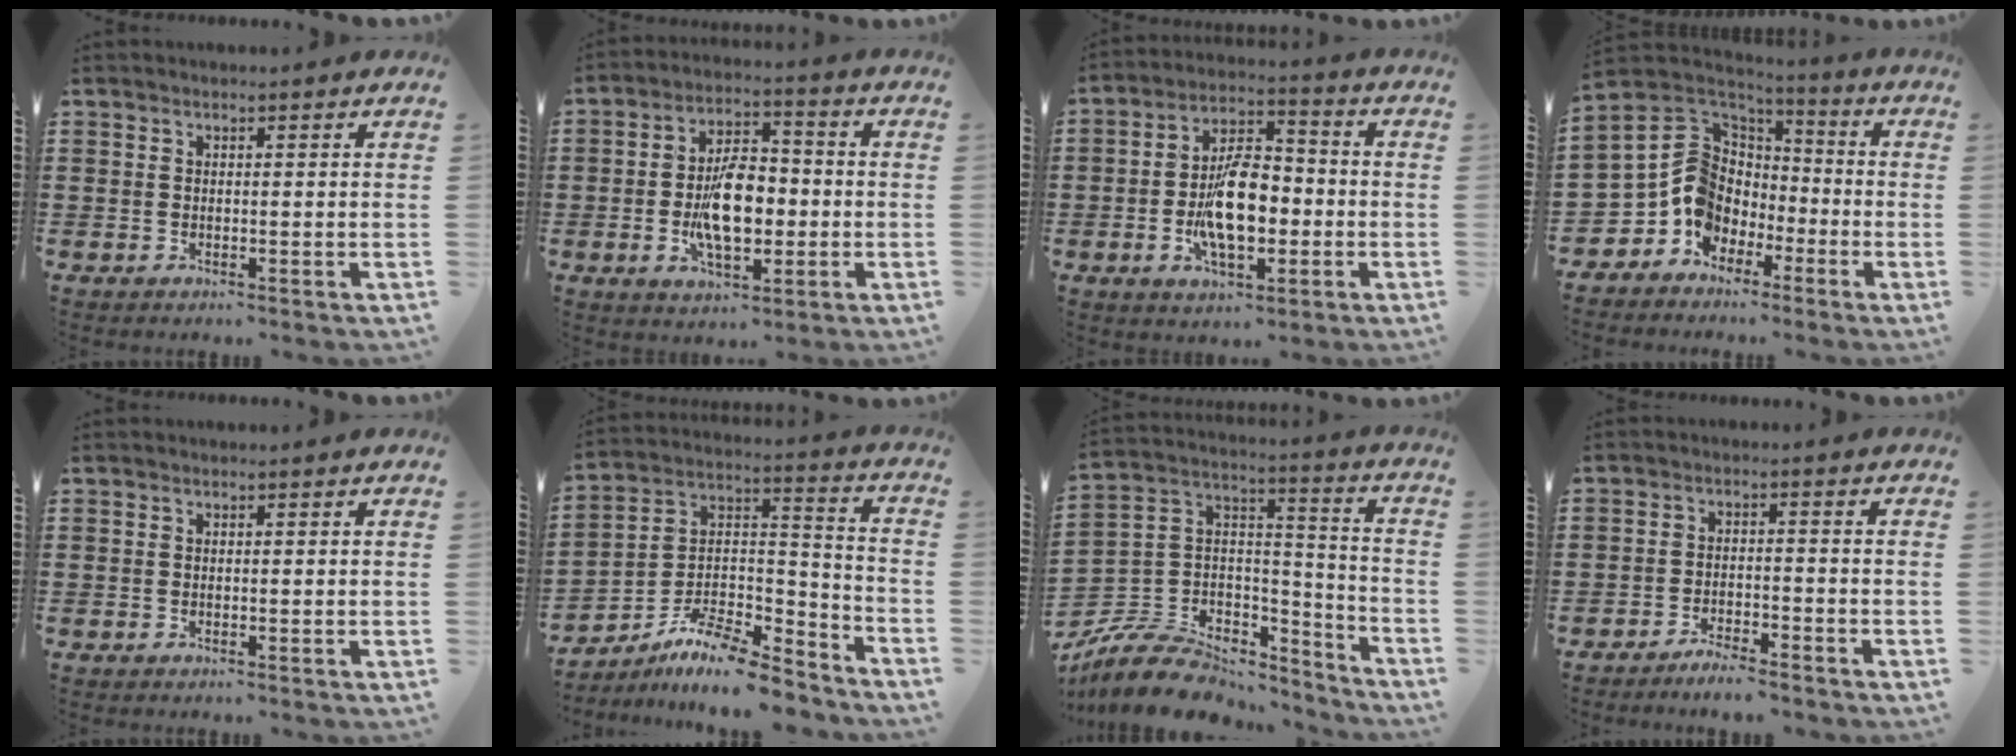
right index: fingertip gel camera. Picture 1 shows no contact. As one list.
[{"total": 10.0, "force": [-1.6, 4.9, 8.5], "torque": [-0.163, -0.001, -0.036]}, {"total": 11.0, "force": [-2.3, 5.2, 9.4], "torque": [-0.173, -0.003, -0.045]}, {"total": 10.2, "force": [-2.8, 8.8, 4.3], "torque": [-0.126, 0.007, -0.055]}, {"total": 0.0}, {"total": 9.9, "force": [-8.5, 2.4, 4.5], "torque": [-0.093, 0.015, -0.171]}, {"total": 9.9, "force": [-7.7, 5.0, 3.6], "torque": [-0.090, 0.013, -0.150]}, {"total": 3.2, "force": [-3.2, 0.0, 0.5], "torque": [-0.013, 0.002, -0.064]}]